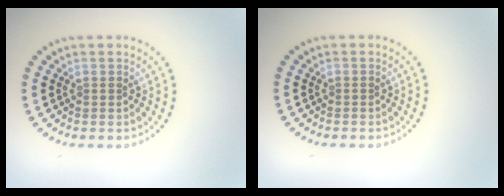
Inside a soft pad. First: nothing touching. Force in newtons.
{"total": 0.0}